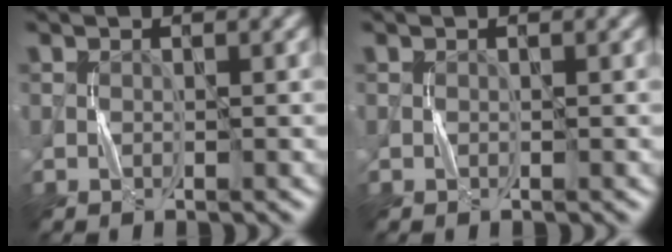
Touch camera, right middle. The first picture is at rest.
{"total": 0.0}